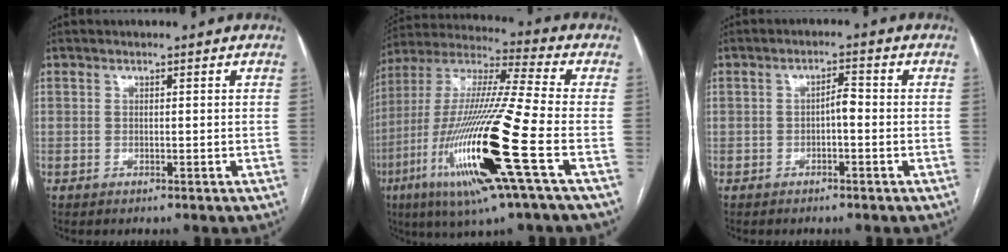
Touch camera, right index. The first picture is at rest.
{"total": 22.7, "force": [-7.7, 0.6, 21.3], "torque": [-0.442, -0.031, -0.149]}
{"total": 2.4, "force": [-0.6, 0.8, 2.2], "torque": [-0.034, 0.010, -0.011]}